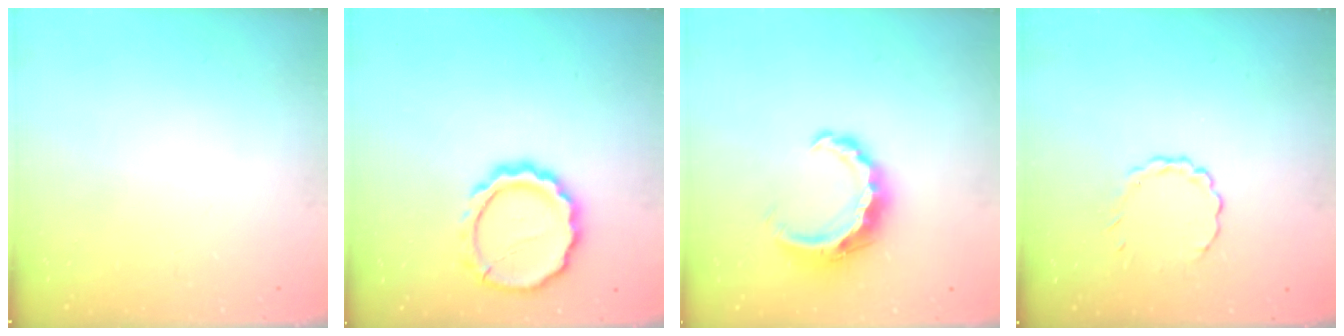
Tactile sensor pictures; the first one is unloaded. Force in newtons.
{"total": 12.6, "press": 12.5, "slide": 1.7}
{"total": 10.1, "press": 10.0, "slide": 1.5}
{"total": 3.0, "press": 2.9, "slide": 0.9}